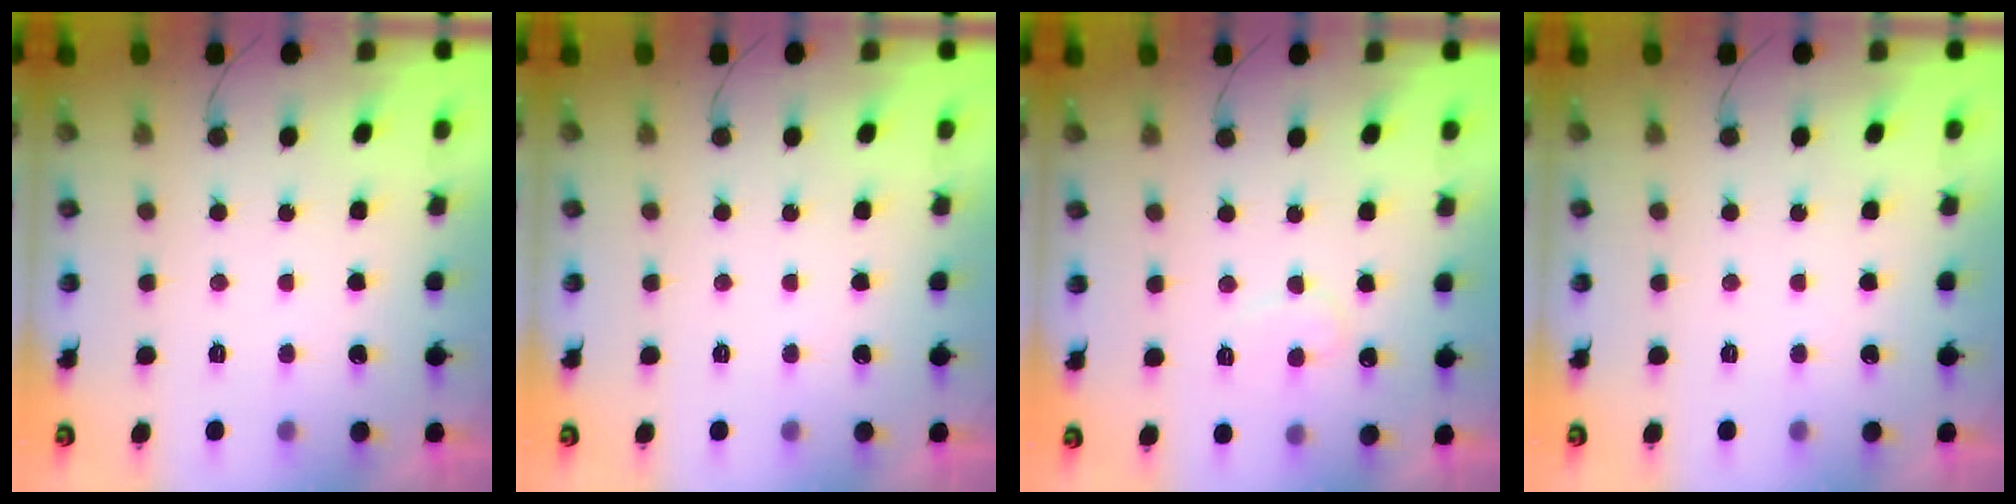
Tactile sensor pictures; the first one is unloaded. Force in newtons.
{"total": 0.0}
{"total": 7.7, "press": 7.7, "slide": 0.3}
{"total": 0.0}